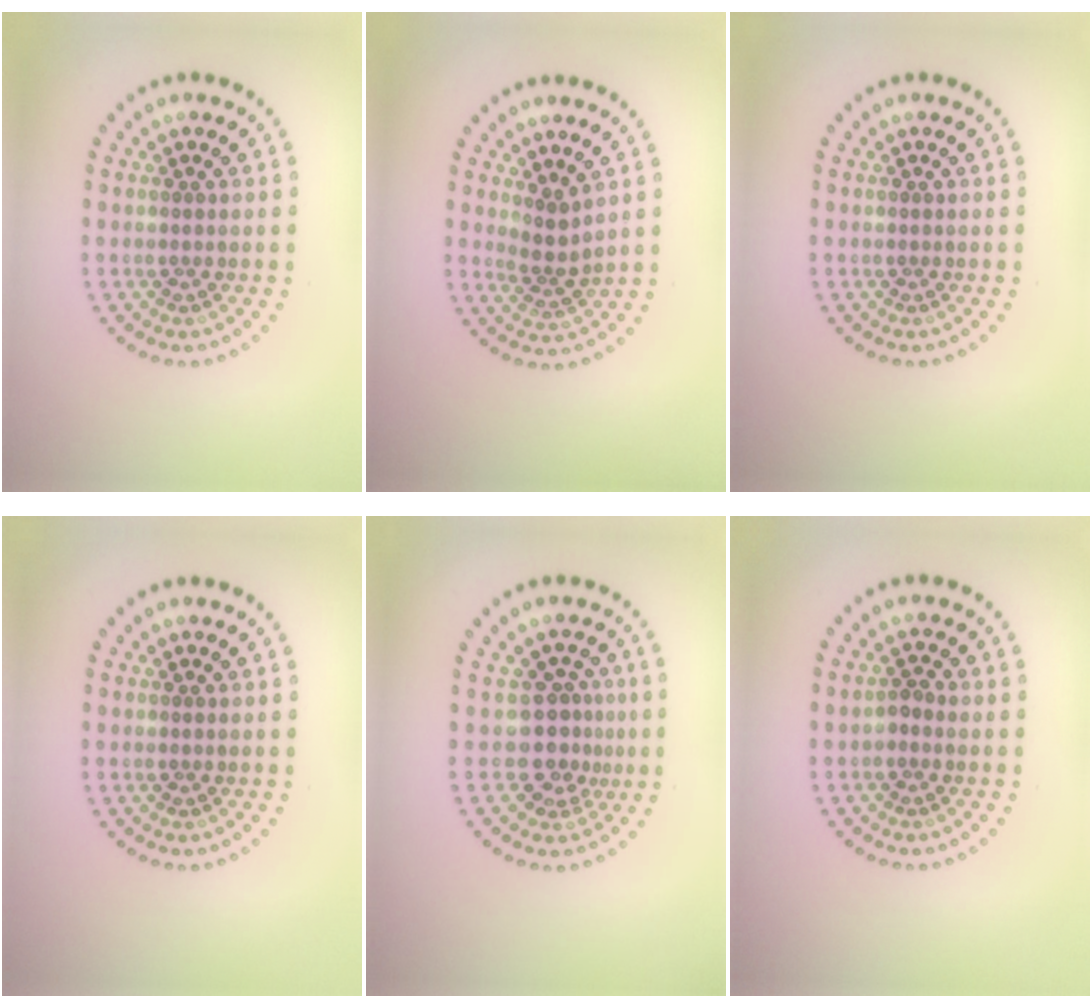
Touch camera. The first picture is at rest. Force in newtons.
{"total": 2.2, "press": 1.4, "slide": 1.6}
{"total": 0.0}
{"total": 0.0}
{"total": 2.9, "press": 2.0, "slide": 2.1}
{"total": 0.8, "press": 0.8, "slide": 0.3}